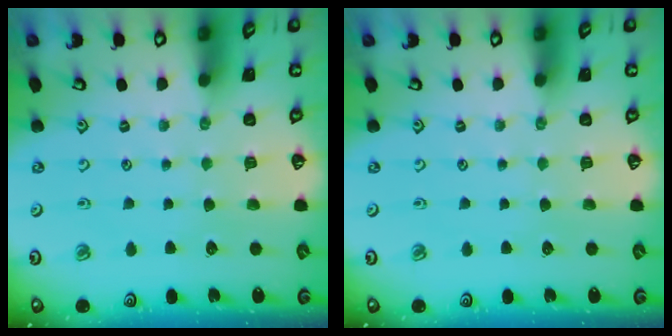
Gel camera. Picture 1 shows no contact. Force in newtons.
{"total": 0.0}